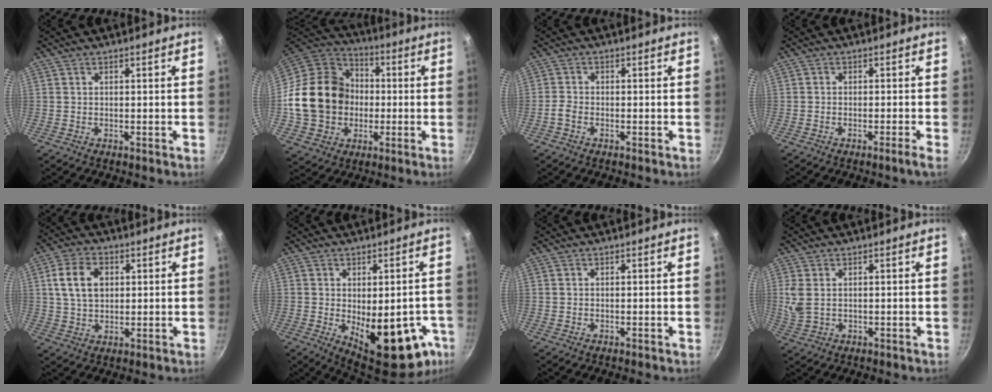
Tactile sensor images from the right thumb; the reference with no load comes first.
{"total": 21.1, "force": [-1.3, 17.6, 11.5], "torque": [-0.183, 0.039, -0.019]}
{"total": 1.8, "force": [-1.2, 1.0, 1.0], "torque": [-0.026, 0.011, -0.029]}
{"total": 1.9, "force": [-1.2, -0.3, 1.4], "torque": [-0.037, 0.010, -0.022]}
{"total": 8.9, "force": [2.0, 6.3, 5.9], "torque": [-0.095, 0.006, 0.032]}
{"total": 18.7, "force": [-5.6, 9.2, 15.3], "torque": [-0.152, -0.011, -0.051]}
{"total": 0.0}
{"total": 4.0, "force": [0.8, 2.4, 3.1], "torque": [-0.064, -0.003, 0.023]}